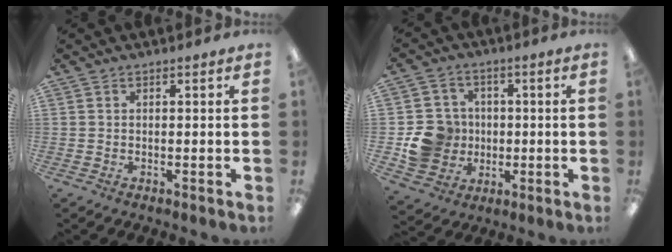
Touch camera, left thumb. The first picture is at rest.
{"total": 10.7, "force": [-1.7, 10.1, 3.2], "torque": [-0.066, 0.021, -0.019]}